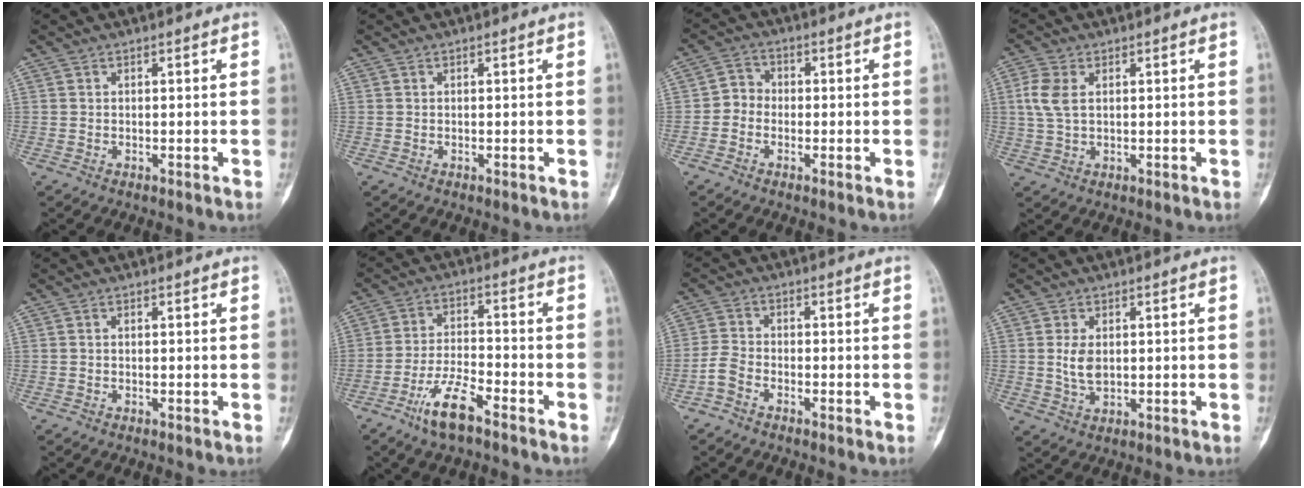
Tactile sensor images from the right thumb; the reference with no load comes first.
{"total": 0.0}
{"total": 3.6, "force": [-1.1, 3.2, 1.4], "torque": [-0.003, 0.012, -0.035]}
{"total": 5.3, "force": [1.1, 3.2, 4.1], "torque": [-0.104, 0.006, 0.022]}
{"total": 0.0}
{"total": 8.7, "force": [-5.7, 2.3, 6.1], "torque": [-0.125, 0.027, -0.106]}
{"total": 3.6, "force": [-2.2, 2.1, 2.0], "torque": [-0.044, 0.014, -0.051]}
{"total": 4.4, "force": [0.4, 2.7, 3.4], "torque": [-0.067, -0.006, 0.012]}